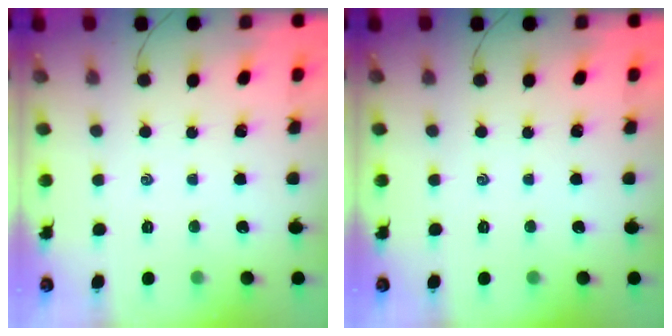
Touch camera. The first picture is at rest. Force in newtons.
{"total": 0.0}